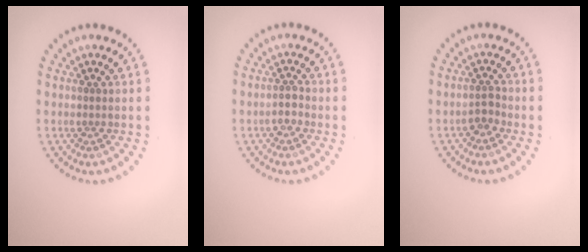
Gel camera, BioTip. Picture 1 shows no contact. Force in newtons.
{"total": 1.4, "press": 1.2, "slide": 0.6}
{"total": 1.3, "press": 1.1, "slide": 0.7}